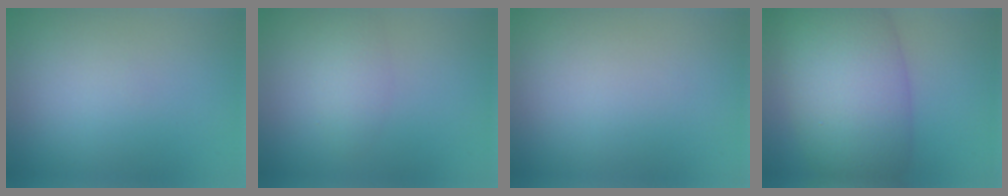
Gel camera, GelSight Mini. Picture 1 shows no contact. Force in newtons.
{"total": 1.8, "press": 1.8, "slide": 0.0}
{"total": 0.0}
{"total": 10.1, "press": 10.1, "slide": 0.3}